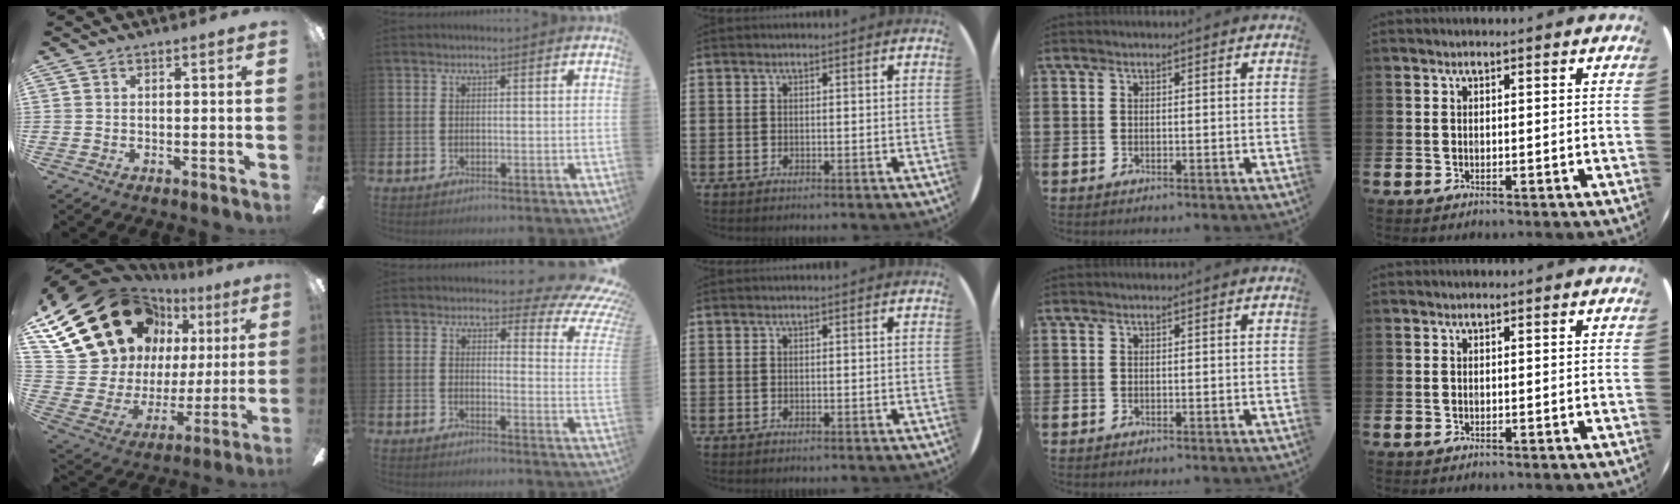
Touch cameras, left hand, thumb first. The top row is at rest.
{"thumb": {"total": 26.4, "force": [14.7, 17.8, 13.0], "torque": [-0.253, -0.091, 0.296]}, "index": {"total": 3.9, "force": [2.9, 1.9, 1.9], "torque": [-0.029, -0.033, 0.038]}}